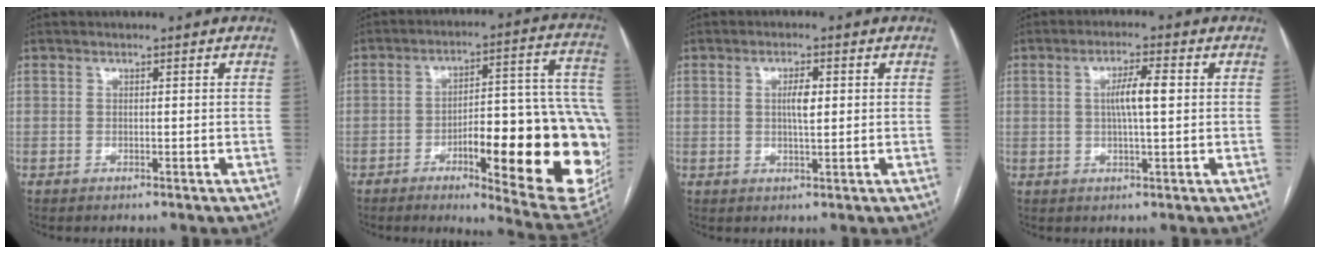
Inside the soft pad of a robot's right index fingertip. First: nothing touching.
{"total": 26.8, "force": [-6.8, 5.9, 25.3], "torque": [-0.254, 0.018, -0.073]}
{"total": 3.4, "force": [0.6, 0.9, 3.3], "torque": [-0.057, 0.001, 0.010]}
{"total": 5.0, "force": [0.6, 0.5, 5.0], "torque": [-0.091, 0.005, 0.010]}